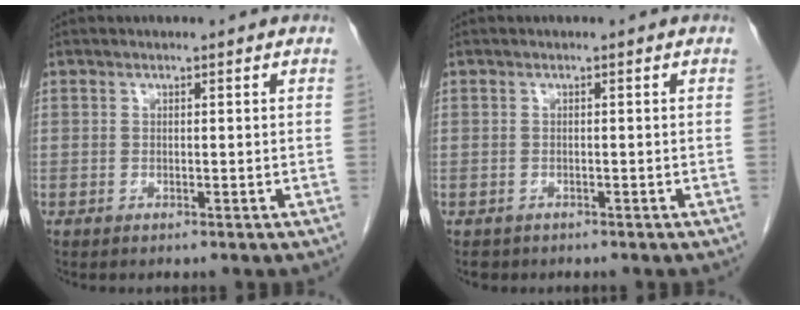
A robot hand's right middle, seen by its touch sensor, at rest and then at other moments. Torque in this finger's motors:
{"motor_torque": [0.21, -0.21, 0.09, 0.01]}